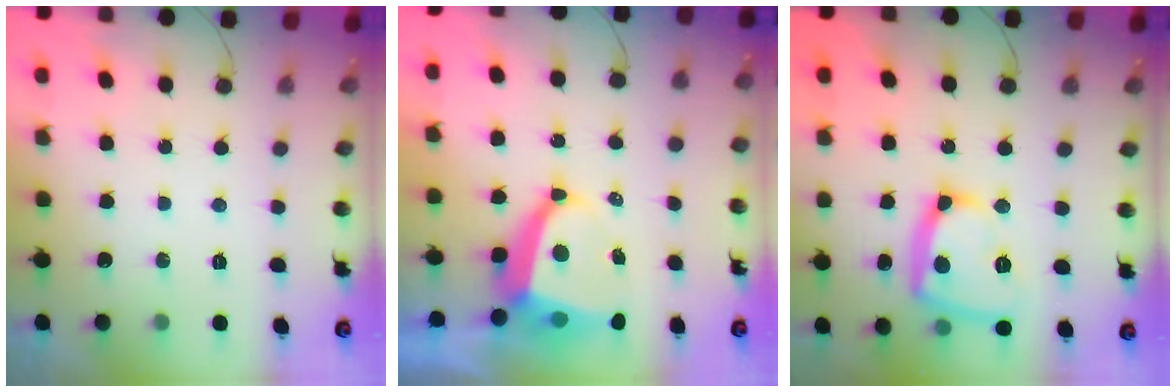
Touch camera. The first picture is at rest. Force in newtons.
{"total": 8.7, "press": 8.6, "slide": 1.2}
{"total": 14.9, "press": 14.8, "slide": 1.5}